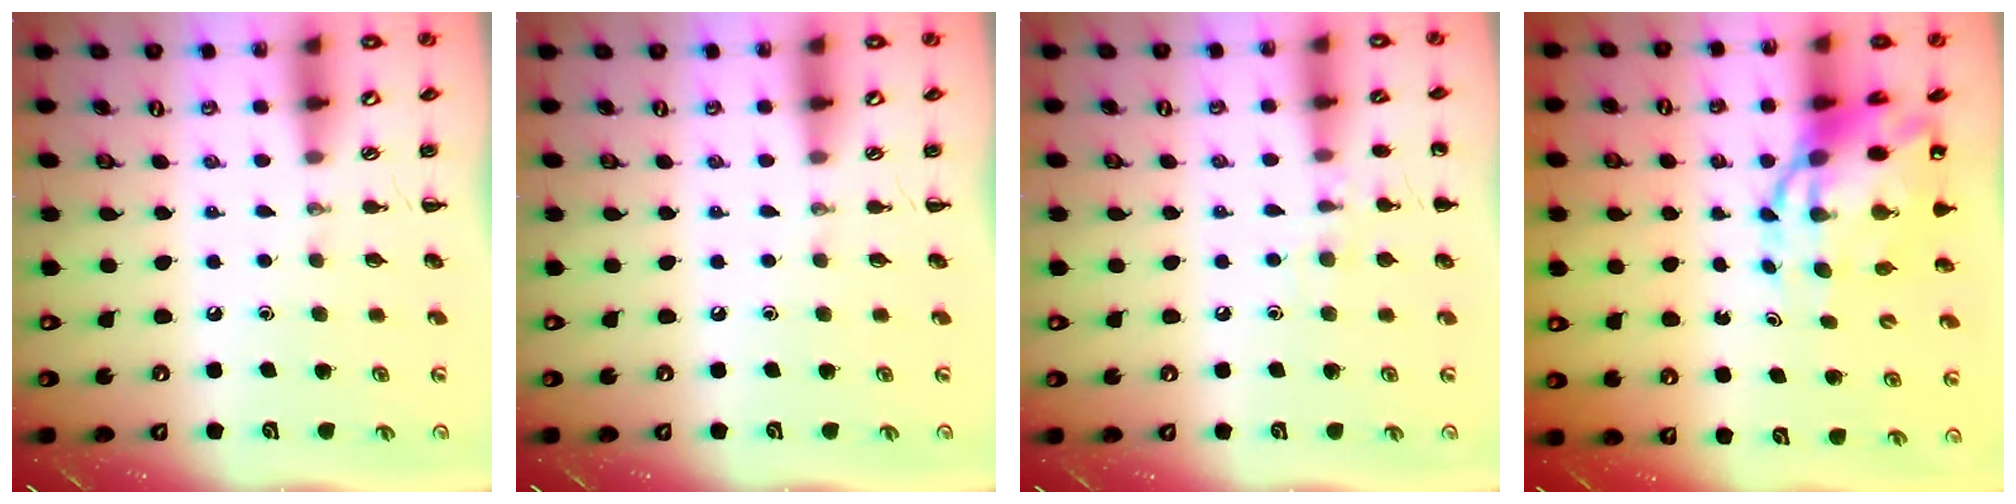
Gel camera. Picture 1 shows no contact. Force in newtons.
{"total": 0.0}
{"total": 7.7, "press": 7.5, "slide": 2.0}
{"total": 11.7, "press": 11.3, "slide": 3.0}